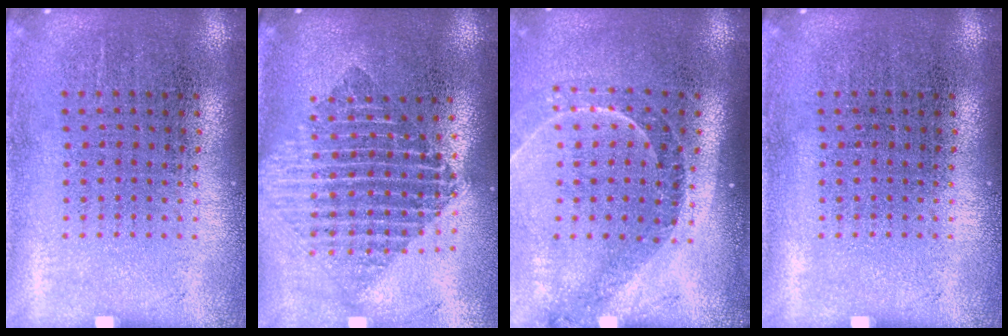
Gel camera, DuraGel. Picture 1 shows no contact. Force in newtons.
{"total": 1.9, "press": 1.6, "slide": 1.1}
{"total": 1.4, "press": 1.3, "slide": 0.5}
{"total": 0.0}